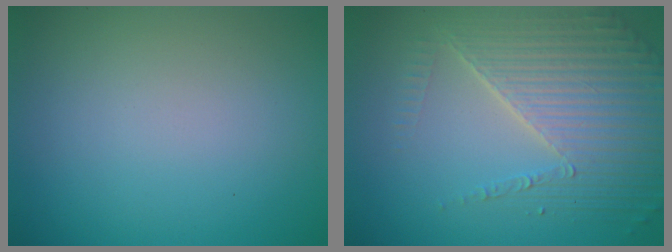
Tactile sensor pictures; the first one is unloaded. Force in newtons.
{"total": 6.2, "press": 4.7, "slide": 4.0}